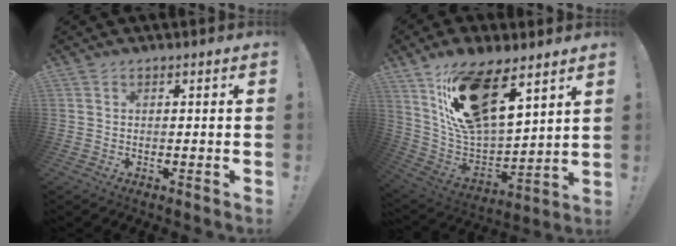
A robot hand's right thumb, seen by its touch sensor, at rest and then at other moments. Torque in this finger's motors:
{"motor_torque": [1.24, 3.77, 1.28, -0.31, 0.28]}